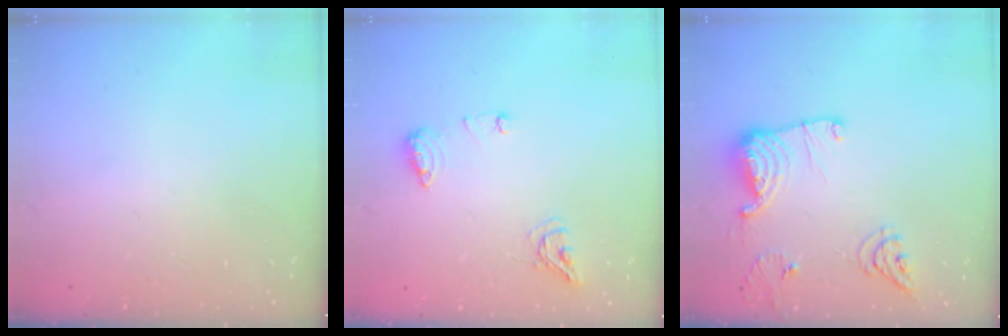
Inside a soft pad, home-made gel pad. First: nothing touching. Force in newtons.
{"total": 8.8, "press": 8.8, "slide": 0.5}
{"total": 12.9, "press": 12.9, "slide": 0.7}